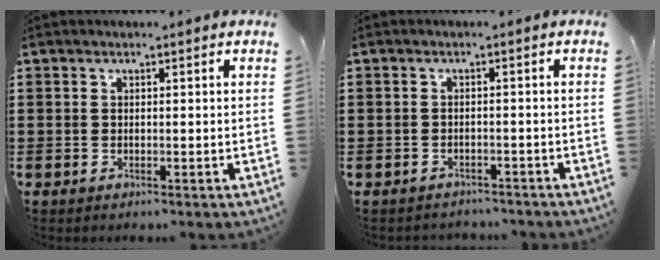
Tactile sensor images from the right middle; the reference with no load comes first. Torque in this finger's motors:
{"motor_torque": [-0.01, 0.15, -0.33, -0.06]}